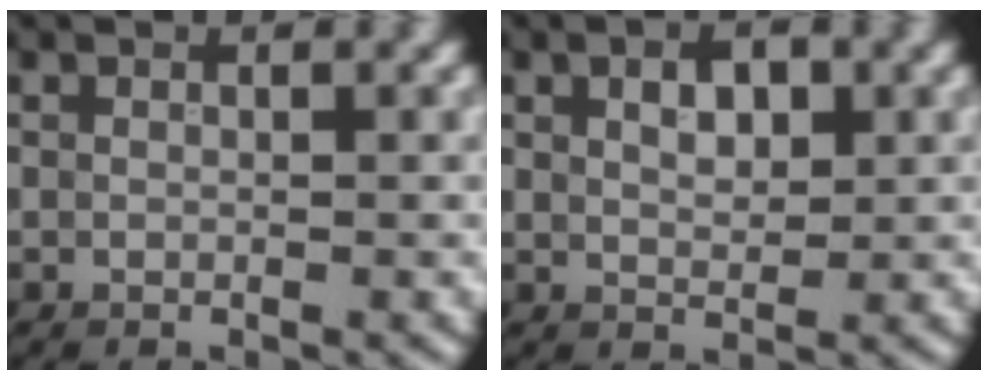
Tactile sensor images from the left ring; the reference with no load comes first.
{"total": 2.5, "force": [0.9, 1.4, 1.9], "torque": [-0.031, 0.003, 0.016]}